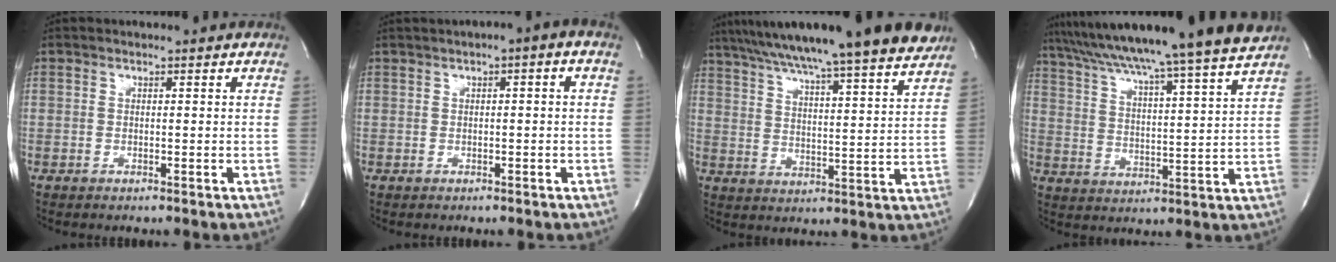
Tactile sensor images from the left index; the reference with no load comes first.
{"total": 2.5, "force": [0.5, 0.4, 2.4], "torque": [-0.032, 0.012, 0.005]}
{"total": 22.7, "force": [19.3, -0.2, 12.1], "torque": [-0.204, -0.004, 0.275]}
{"total": 21.5, "force": [18.8, -2.5, 10.1], "torque": [-0.172, -0.026, 0.271]}